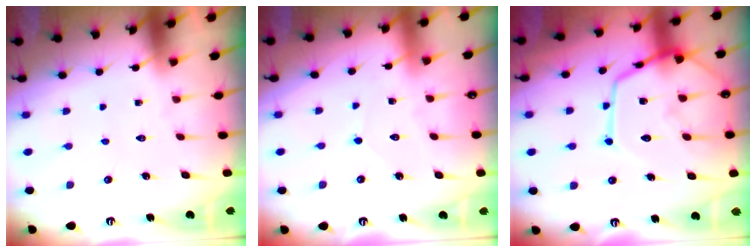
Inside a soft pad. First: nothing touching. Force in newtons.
{"total": 4.7, "press": 4.7, "slide": 0.6}
{"total": 15.6, "press": 15.6, "slide": 1.4}